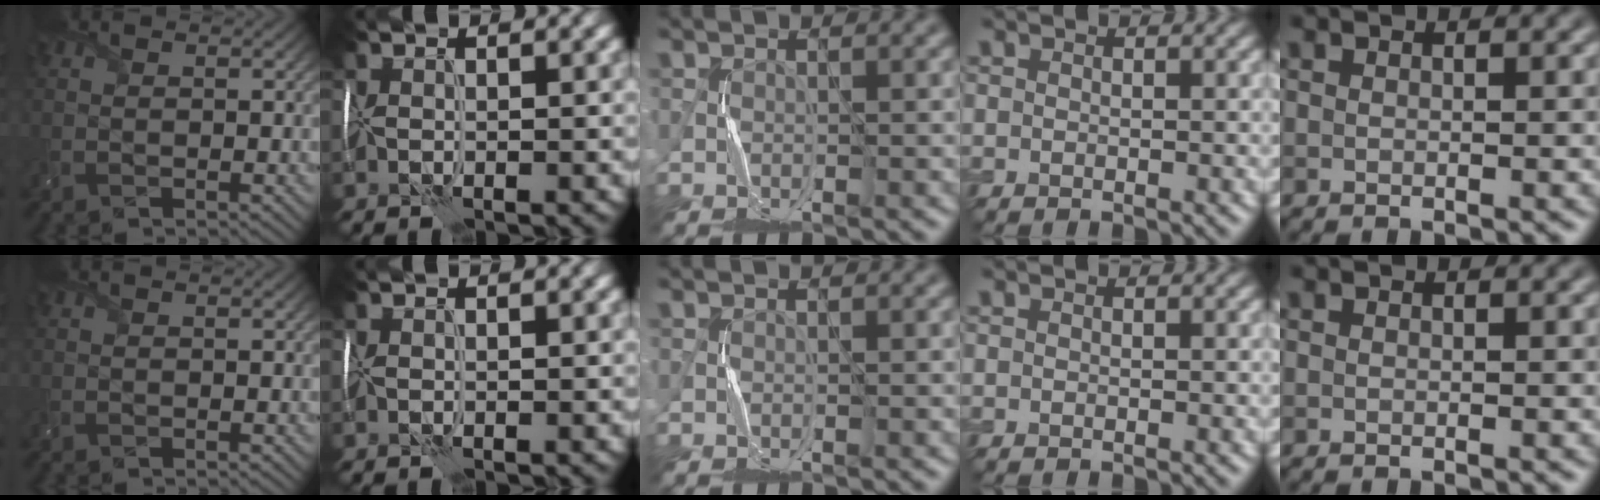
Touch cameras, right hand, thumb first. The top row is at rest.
{}